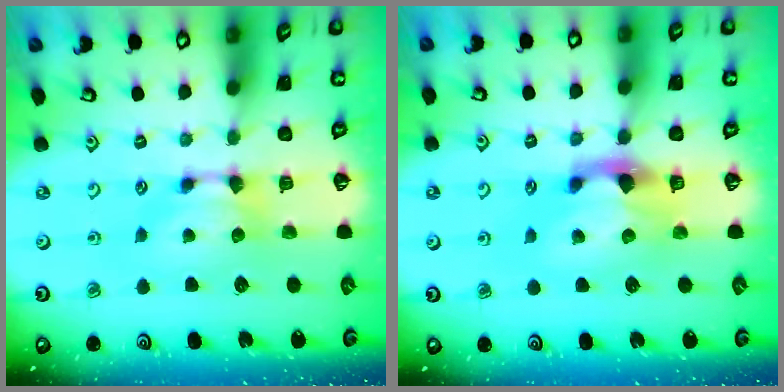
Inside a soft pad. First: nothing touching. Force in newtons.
{"total": 3.1, "press": 2.8, "slide": 1.3}